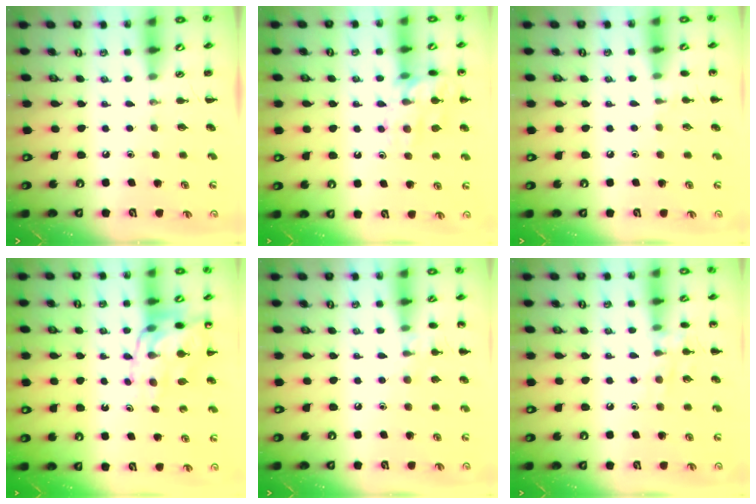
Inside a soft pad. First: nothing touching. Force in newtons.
{"total": 13.5, "press": 13.5, "slide": 1.2}
{"total": 4.8, "press": 4.5, "slide": 1.5}
{"total": 13.9, "press": 13.5, "slide": 3.1}
{"total": 6.8, "press": 6.5, "slide": 2.1}
{"total": 8.0, "press": 7.9, "slide": 1.2}